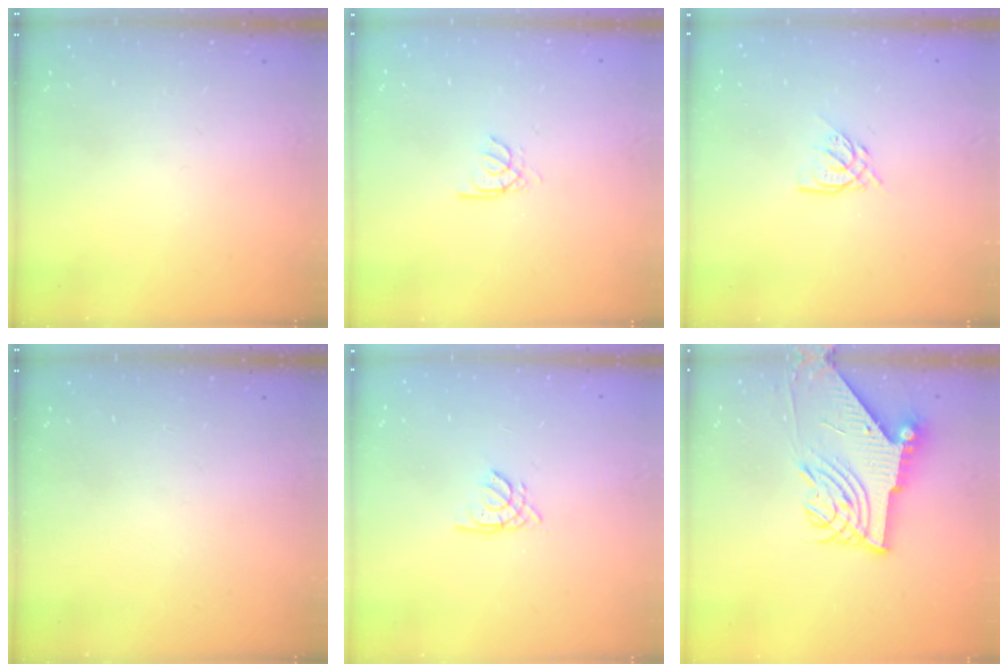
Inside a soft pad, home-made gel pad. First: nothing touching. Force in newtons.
{"total": 2.6, "press": 2.6, "slide": 0.3}
{"total": 5.5, "press": 5.5, "slide": 0.5}
{"total": 0.0}
{"total": 1.5, "press": 1.5, "slide": 0.1}
{"total": 8.8, "press": 8.7, "slide": 1.1}